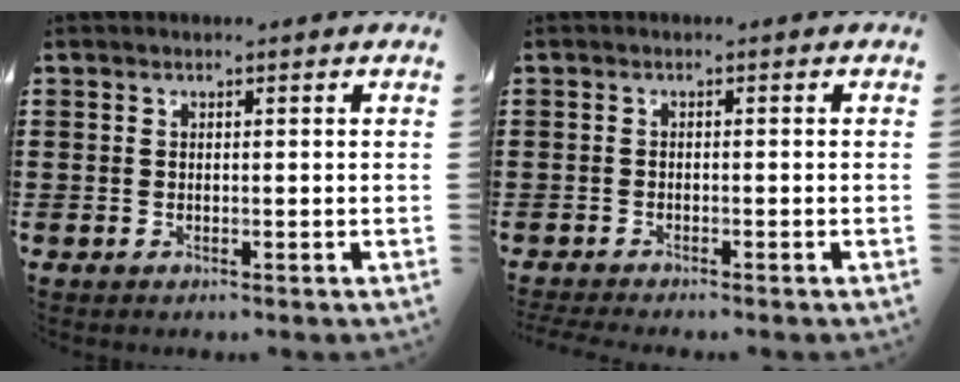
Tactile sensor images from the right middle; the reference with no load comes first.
{"total": 1.0, "force": [-1.0, 0.0, 0.2], "torque": [-0.004, -0.001, -0.020]}